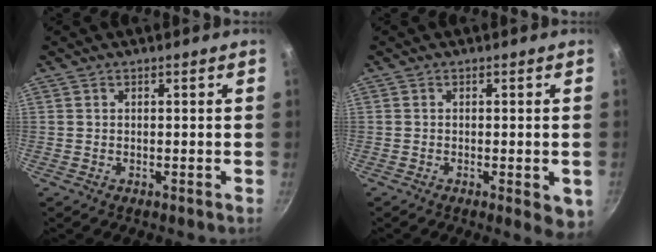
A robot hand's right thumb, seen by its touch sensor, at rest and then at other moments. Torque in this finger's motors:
{"motor_torque": [-0.25, -0.09, -0.24, 0.09, 0.03]}